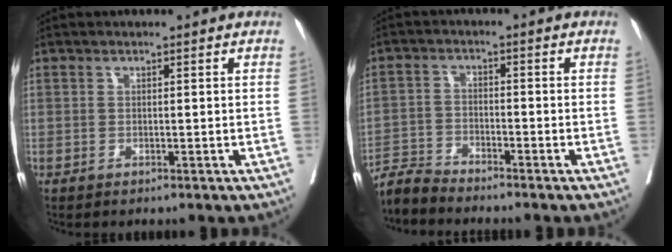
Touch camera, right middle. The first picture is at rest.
{"total": 3.9, "force": [-3.8, -0.4, -0.4], "torque": [0.011, -0.015, -0.074]}